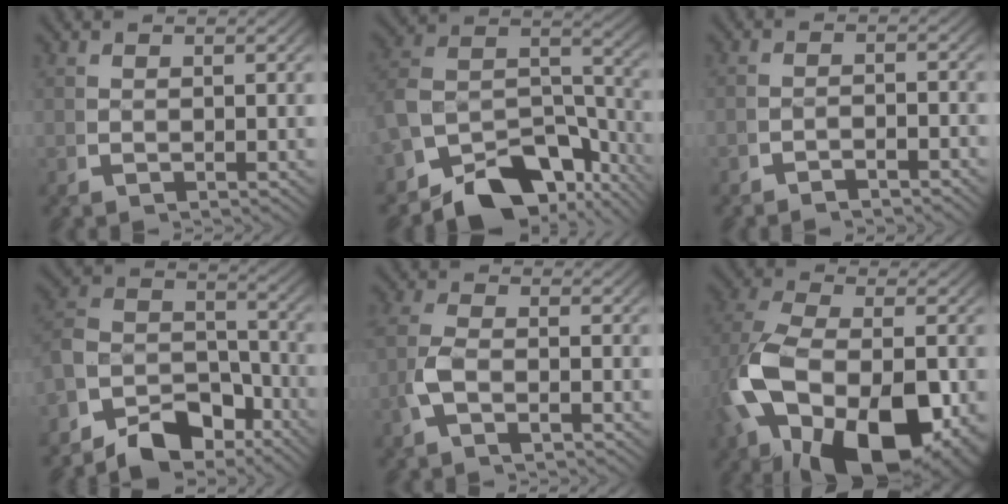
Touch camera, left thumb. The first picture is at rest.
{"total": 11.6, "force": [-3.3, 7.6, 8.1], "torque": [-0.168, -0.038, -0.046]}
{"total": 2.0, "force": [-2.0, 0.2, 0.3], "torque": [-0.005, -0.006, -0.035]}
{"total": 8.4, "force": [-2.7, 5.9, 5.3], "torque": [-0.102, -0.027, -0.046]}
{"total": 2.6, "force": [-0.3, 1.2, 2.3], "torque": [-0.070, -0.005, -0.004]}
{"total": 15.2, "force": [-3.6, 8.8, 11.9], "torque": [-0.282, -0.065, -0.022]}